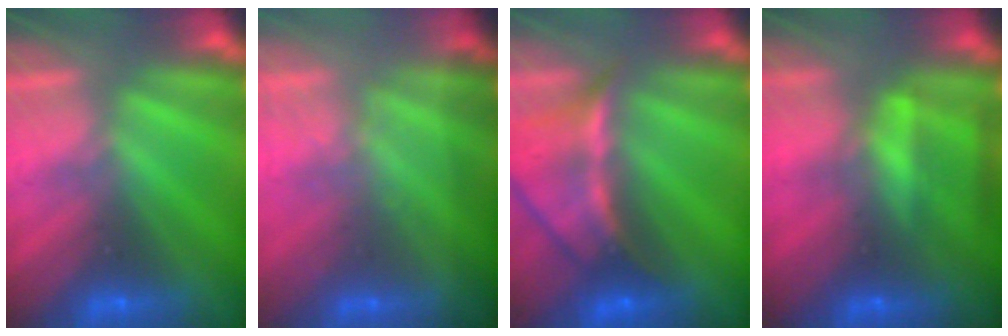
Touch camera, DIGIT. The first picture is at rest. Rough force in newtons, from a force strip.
{"total": 1.5}
{"total": 5.6}
{"total": 5.7}